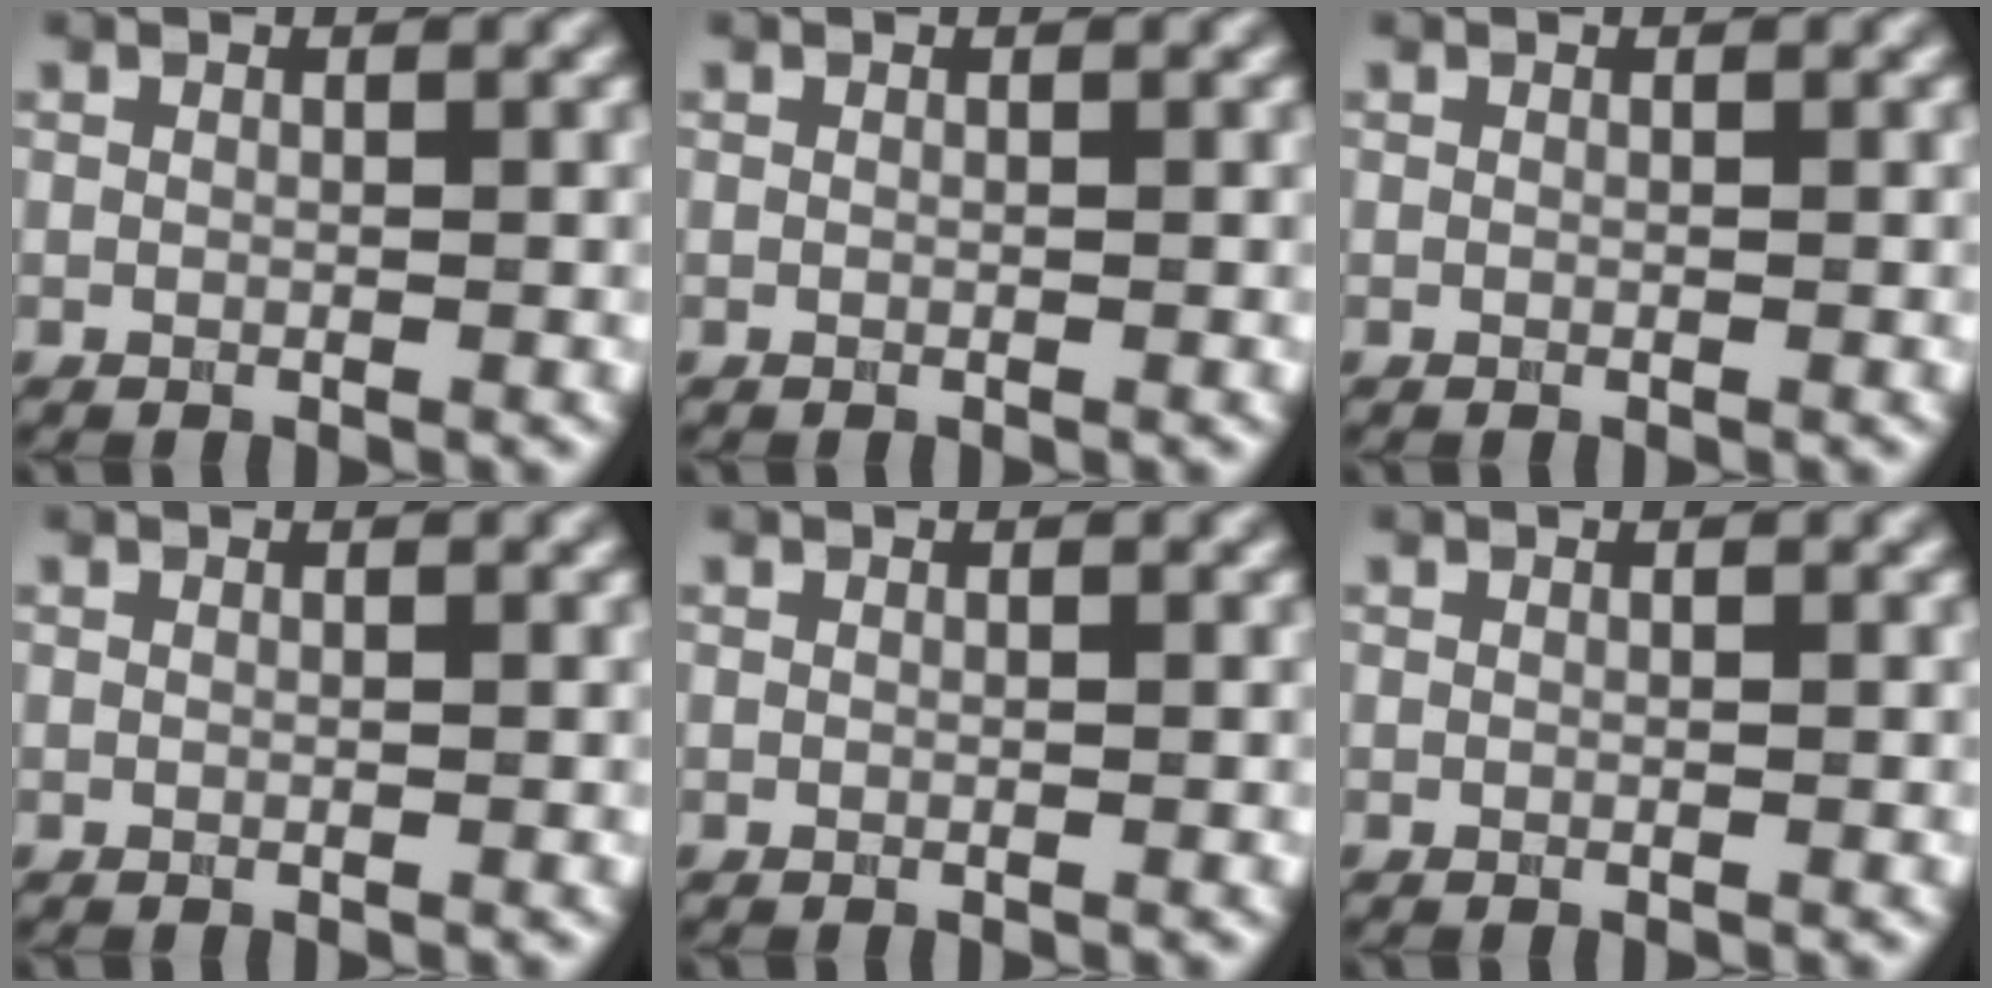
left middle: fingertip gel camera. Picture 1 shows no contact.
{"total": 0.0}
{"total": 0.0}
{"total": 0.0}
{"total": 0.0}
{"total": 0.0}